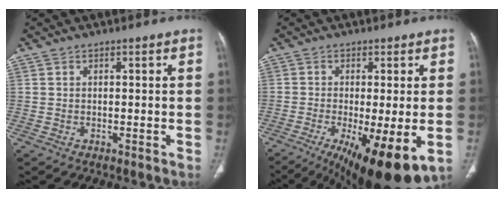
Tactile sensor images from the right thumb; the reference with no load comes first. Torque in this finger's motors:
{"motor_torque": [0.10, 0.61, 0.32, -0.25, 0.36]}